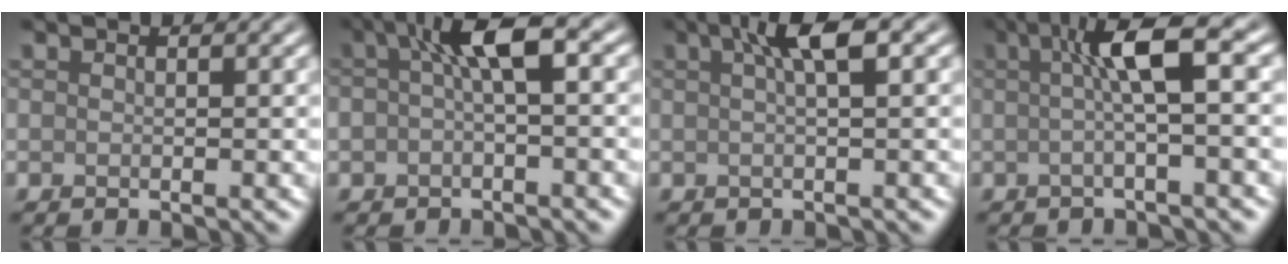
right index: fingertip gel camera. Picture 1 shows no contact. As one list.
[{"total": 4.4, "force": [0.3, 1.4, 4.1], "torque": [-0.065, 0.020, -0.005]}, {"total": 3.7, "force": [1.3, 0.7, 3.4], "torque": [-0.050, 0.013, 0.017]}, {"total": 5.4, "force": [0.8, 0.9, 5.3], "torque": [-0.086, 0.017, 0.008]}]